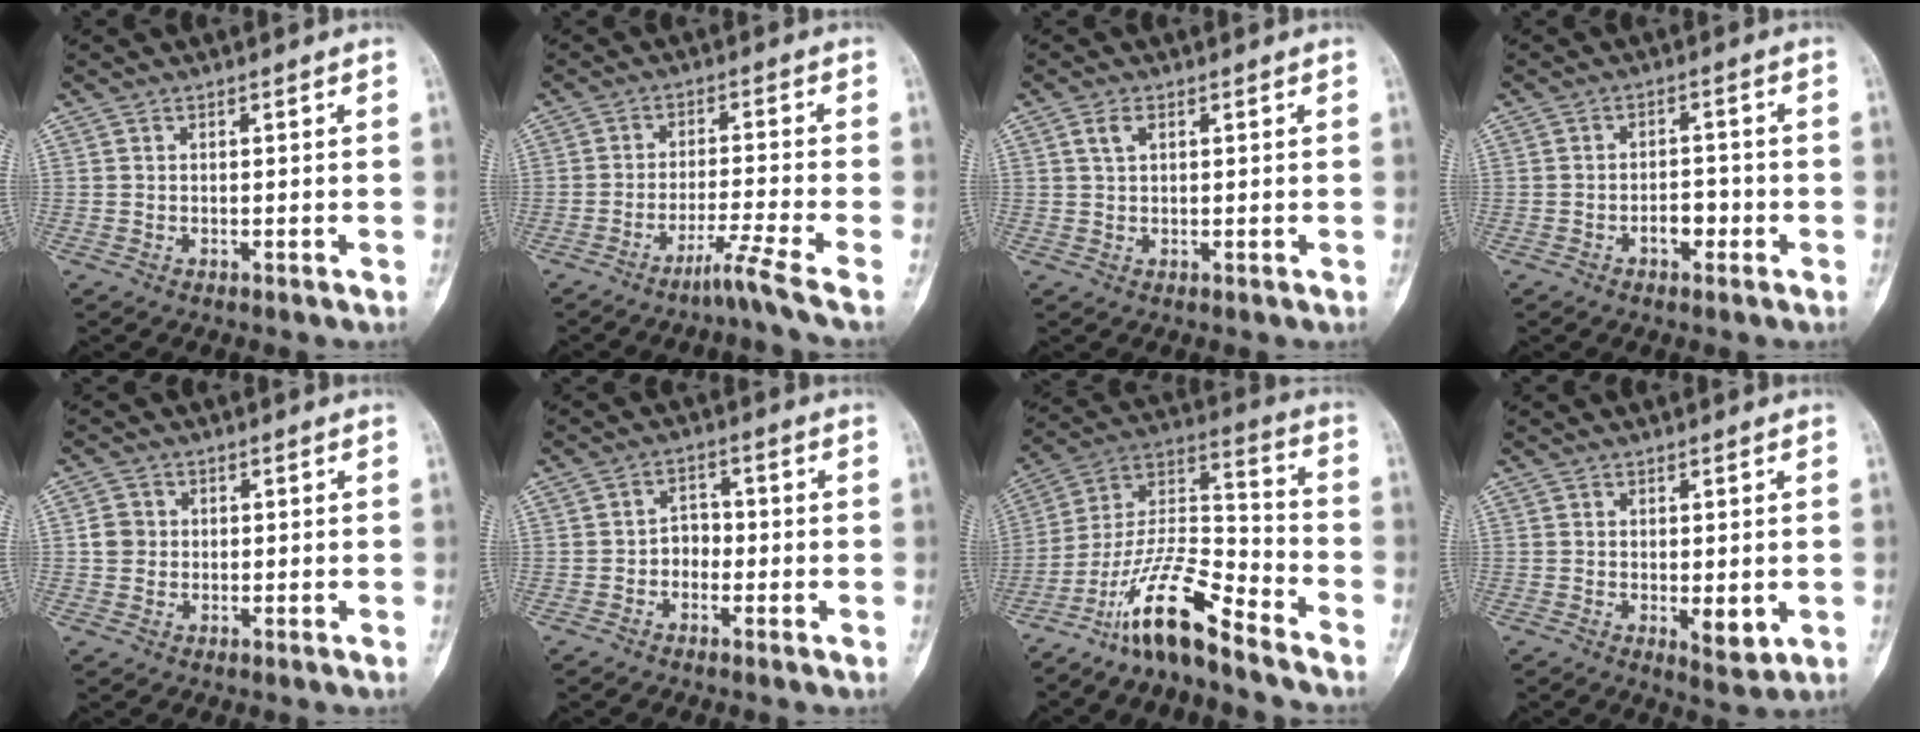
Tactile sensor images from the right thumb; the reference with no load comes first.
{"total": 5.9, "force": [-4.2, -2.0, 3.7], "torque": [-0.084, 0.014, -0.083]}
{"total": 2.3, "force": [0.9, 1.2, 1.7], "torque": [-0.035, 0.005, 0.020]}
{"total": 3.7, "force": [-1.6, 2.1, 2.5], "torque": [-0.026, 0.017, -0.024]}
{"total": 2.9, "force": [-0.1, 2.7, 1.1], "torque": [-0.010, 0.008, -0.006]}
{"total": 3.3, "force": [-1.2, 2.6, 1.7], "torque": [-0.004, 0.018, -0.030]}
{"total": 15.0, "force": [-11.2, 3.2, 9.4], "torque": [-0.181, 0.093, -0.210]}
{"total": 4.3, "force": [-0.6, 1.7, 3.8], "torque": [-0.050, -0.011, -0.001]}